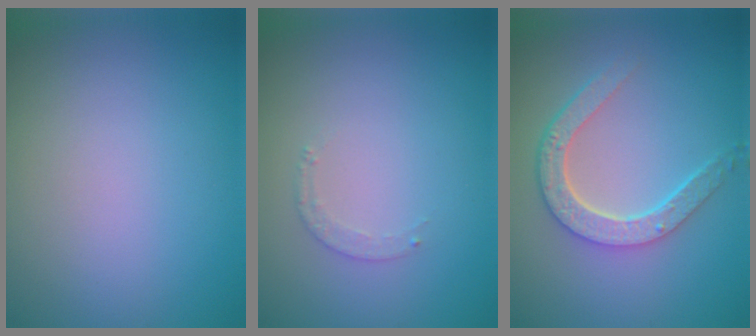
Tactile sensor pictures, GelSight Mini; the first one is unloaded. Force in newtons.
{"total": 0.6, "press": 0.5, "slide": 0.3}
{"total": 4.2, "press": 3.3, "slide": 2.6}